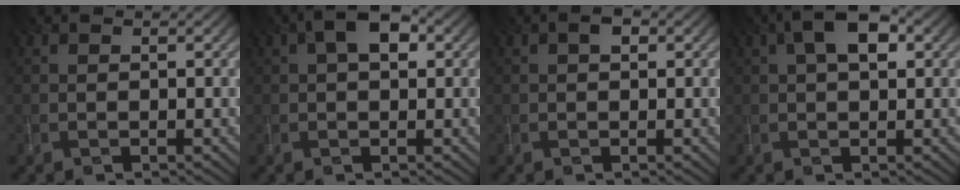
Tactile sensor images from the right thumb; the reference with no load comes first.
{"total": 4.6, "force": [1.6, 2.4, 3.7], "torque": [-0.064, 0.012, 0.019]}
{"total": 1.4, "force": [0.5, 0.8, 1.1], "torque": [-0.020, 0.006, 0.007]}
{"total": 5.8, "force": [2.1, 2.7, 4.7], "torque": [-0.086, 0.016, 0.029]}